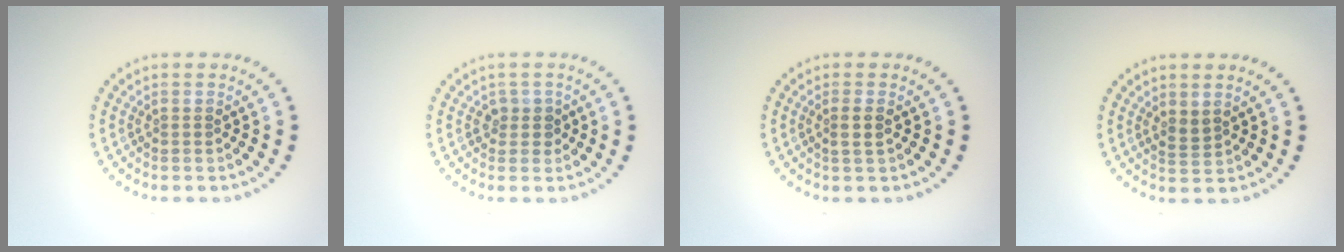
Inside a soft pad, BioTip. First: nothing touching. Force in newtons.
{"total": 1.4, "press": 1.2, "slide": 0.7}
{"total": 1.2, "press": 1.0, "slide": 0.7}
{"total": 1.4, "press": 1.2, "slide": 0.6}